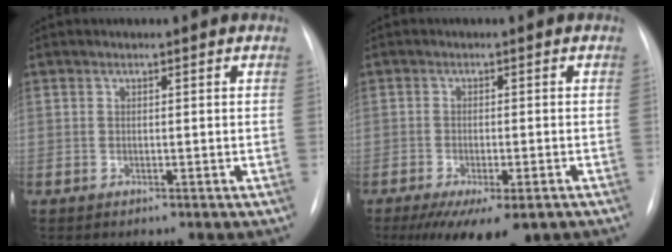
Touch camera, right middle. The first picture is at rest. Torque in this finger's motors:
{"motor_torque": [1.13, -1.00, 0.23, 0.06]}